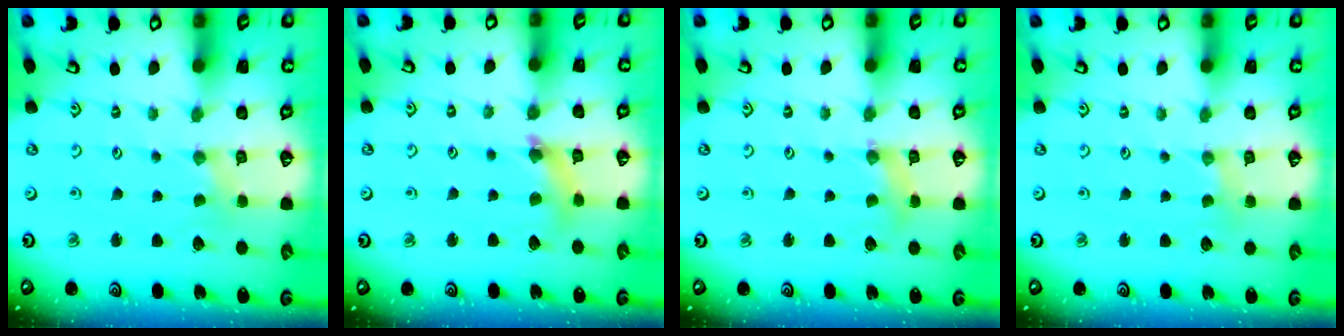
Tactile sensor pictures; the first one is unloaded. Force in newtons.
{"total": 6.7, "press": 6.7, "slide": 0.7}
{"total": 2.1, "press": 2.1, "slide": 0.3}
{"total": 1.1, "press": 1.0, "slide": 0.3}